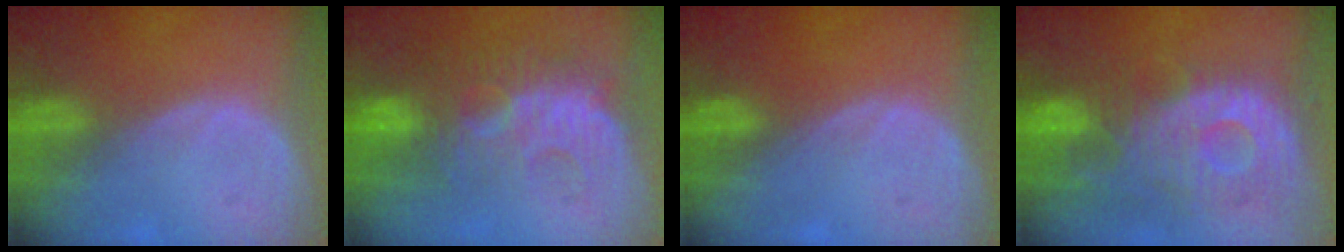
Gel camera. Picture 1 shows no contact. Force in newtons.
{"total": 9.0, "press": 8.8, "slide": 1.7}
{"total": 0.0}
{"total": 12.2, "press": 10.8, "slide": 5.6}